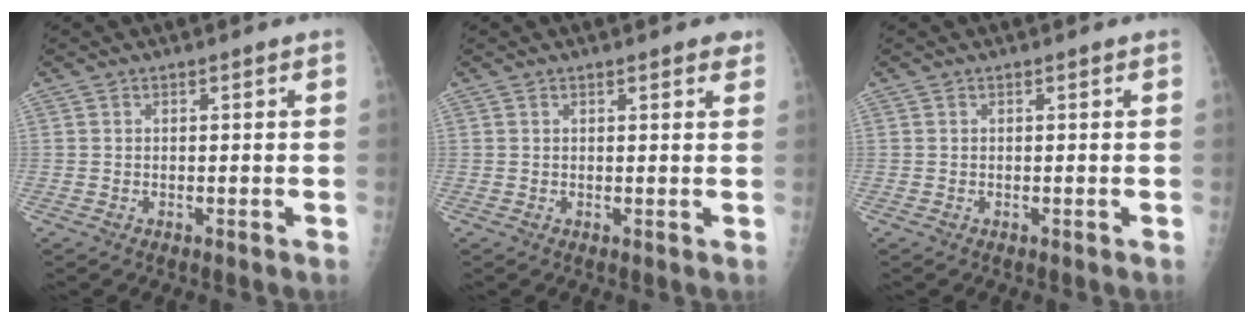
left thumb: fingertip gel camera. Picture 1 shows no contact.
{"total": 2.5, "force": [1.6, 1.0, 1.7], "torque": [-0.009, -0.004, 0.016]}
{"total": 0.0}